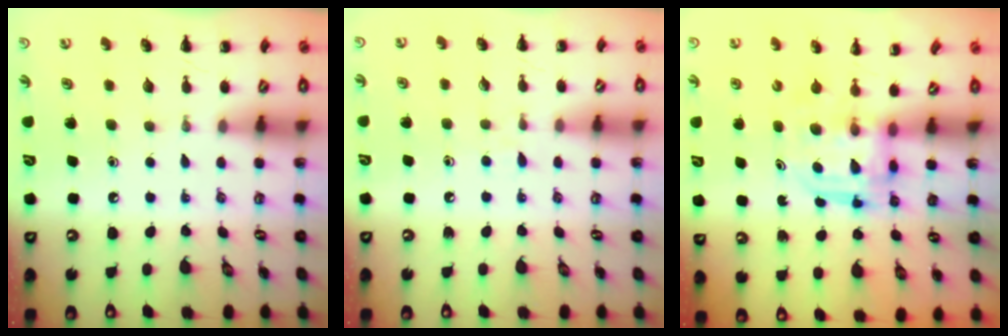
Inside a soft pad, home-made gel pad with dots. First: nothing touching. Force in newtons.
{"total": 4.8, "press": 4.4, "slide": 1.9}
{"total": 3.1, "press": 3.1, "slide": 0.2}